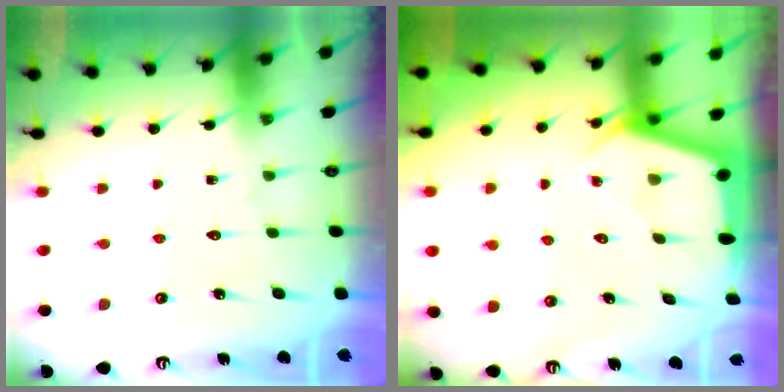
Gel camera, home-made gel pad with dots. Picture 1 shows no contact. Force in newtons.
{"total": 2.7, "press": 2.6, "slide": 0.3}